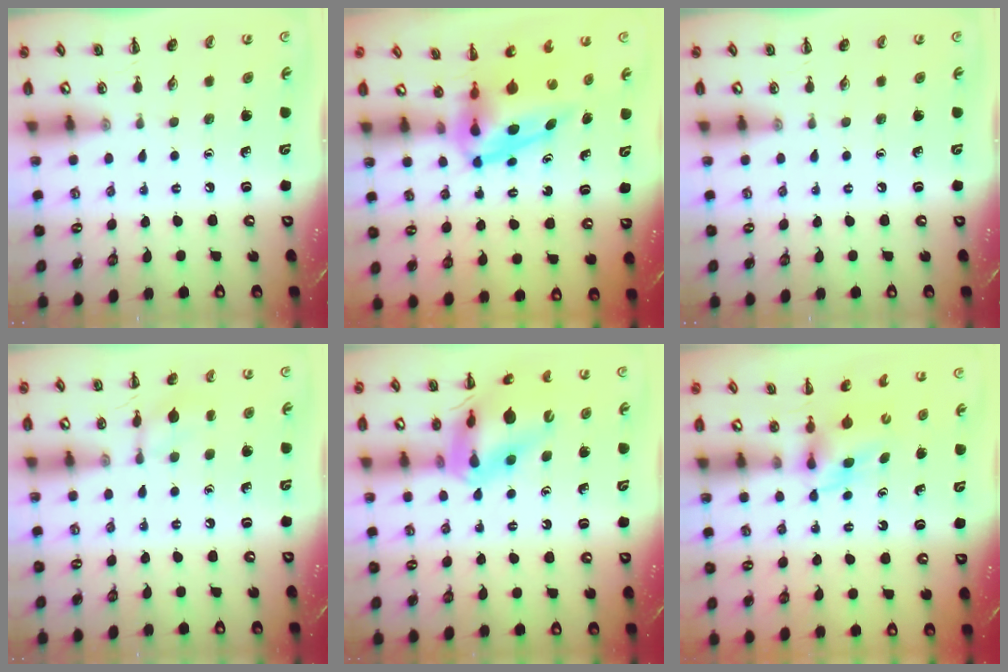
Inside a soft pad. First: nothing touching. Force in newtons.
{"total": 7.7, "press": 7.4, "slide": 2.0}
{"total": 0.0}
{"total": 7.9, "press": 7.7, "slide": 1.3}
{"total": 16.0, "press": 15.7, "slide": 2.7}
{"total": 3.1, "press": 2.9, "slide": 1.2}